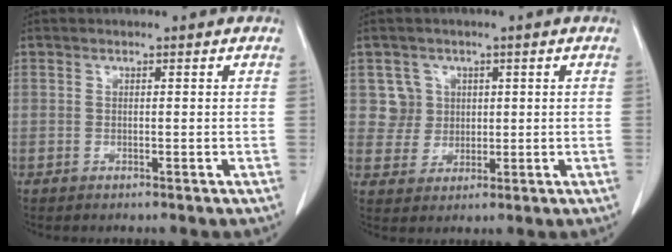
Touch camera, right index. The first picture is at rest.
{"total": 4.4, "force": [1.3, 4.2, -0.2], "torque": [0.011, 0.011, 0.028]}